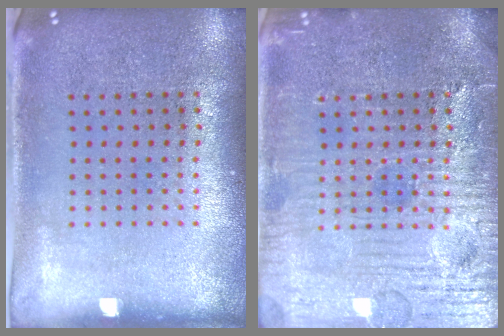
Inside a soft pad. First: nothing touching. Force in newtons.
{"total": 6.1, "press": 6.1, "slide": 0.6}